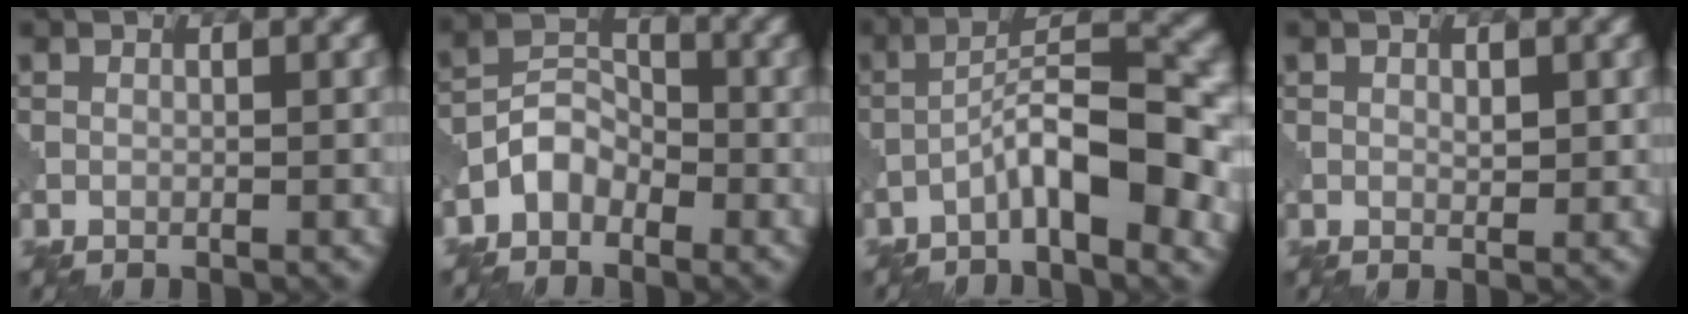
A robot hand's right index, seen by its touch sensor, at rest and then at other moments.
{"total": 3.2, "force": [-1.9, 2.1, 1.4], "torque": [-0.022, 0.013, -0.047]}
{"total": 8.3, "force": [-3.5, 2.3, 7.2], "torque": [-0.117, 0.022, -0.061]}
{"total": 1.1, "force": [0.2, 0.6, 0.9], "torque": [-0.014, -0.001, 0.004]}